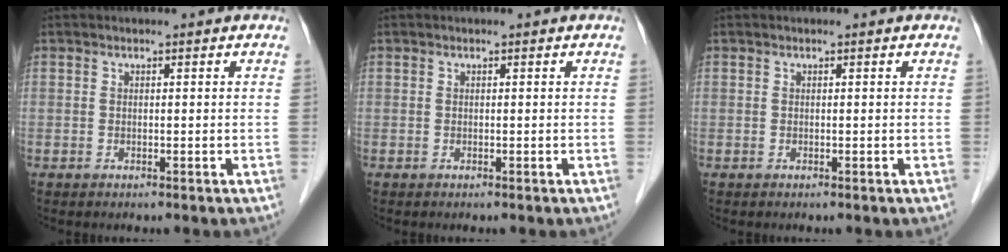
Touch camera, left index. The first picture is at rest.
{"total": 0.0}
{"total": 0.0}